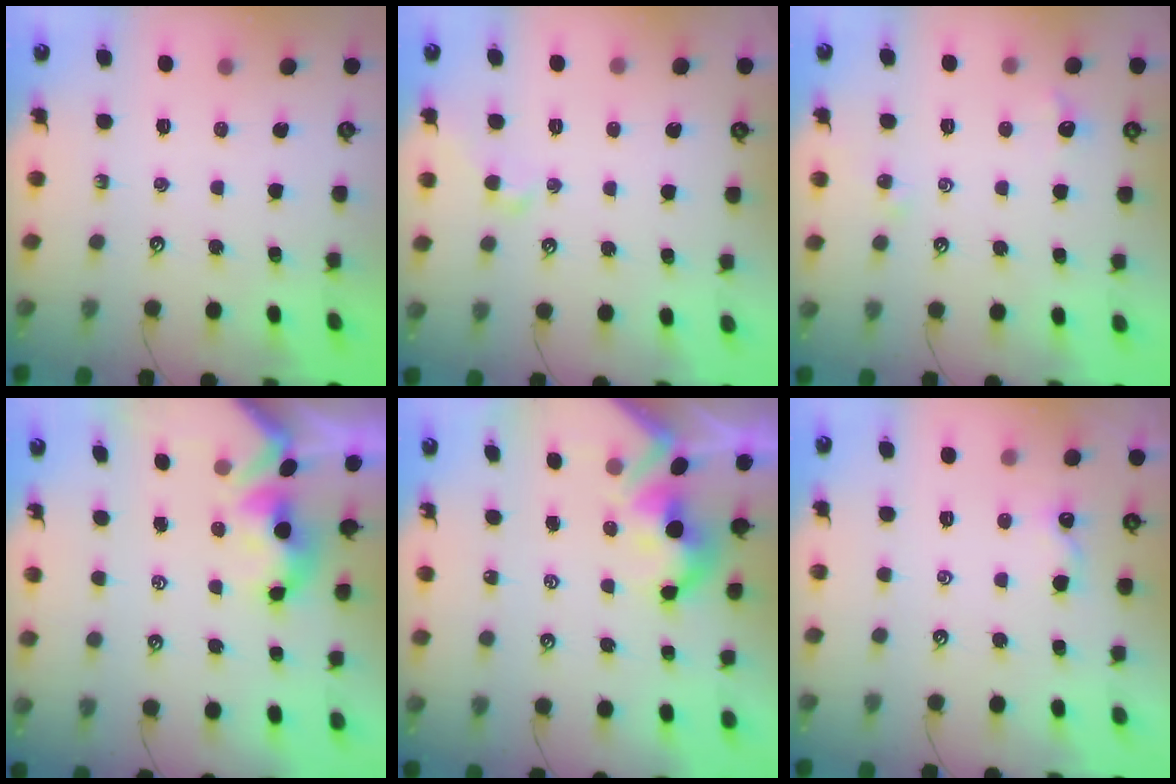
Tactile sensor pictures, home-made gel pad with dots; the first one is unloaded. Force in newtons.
{"total": 1.7, "press": 1.6, "slide": 0.7}
{"total": 1.6, "press": 1.5, "slide": 0.6}
{"total": 1.7, "press": 1.5, "slide": 0.7}
{"total": 5.7, "press": 5.6, "slide": 0.7}
{"total": 2.3, "press": 2.2, "slide": 0.3}